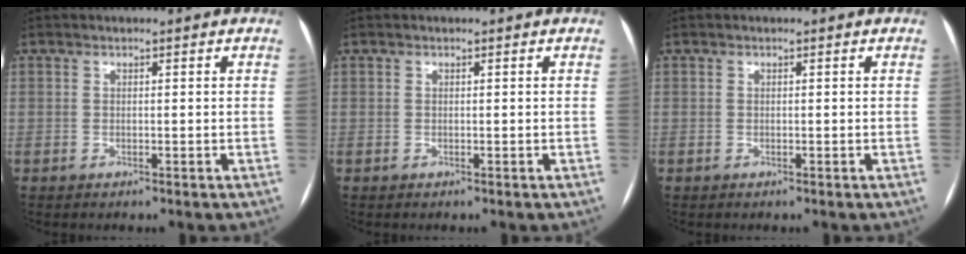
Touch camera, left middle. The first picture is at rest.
{"total": 0.0}
{"total": 0.0}